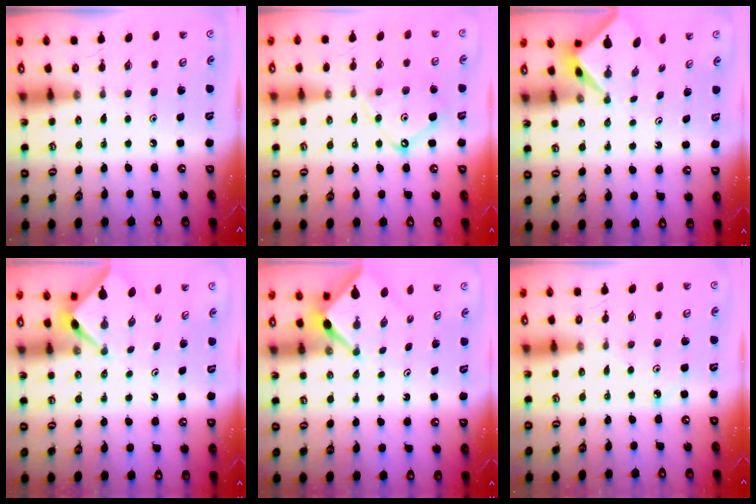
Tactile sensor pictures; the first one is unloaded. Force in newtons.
{"total": 9.6, "press": 9.6, "slide": 0.8}
{"total": 2.1, "press": 2.1, "slide": 0.2}
{"total": 2.4, "press": 2.4, "slide": 0.1}
{"total": 2.4, "press": 2.4, "slide": 0.2}
{"total": 2.2, "press": 2.2, "slide": 0.2}